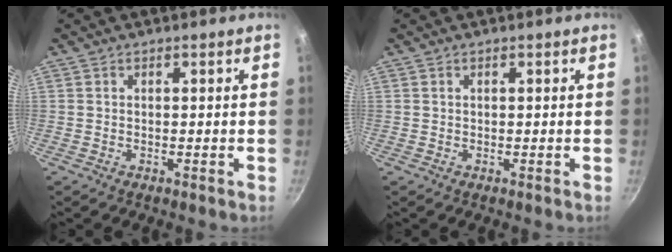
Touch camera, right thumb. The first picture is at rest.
{"total": 0.0}